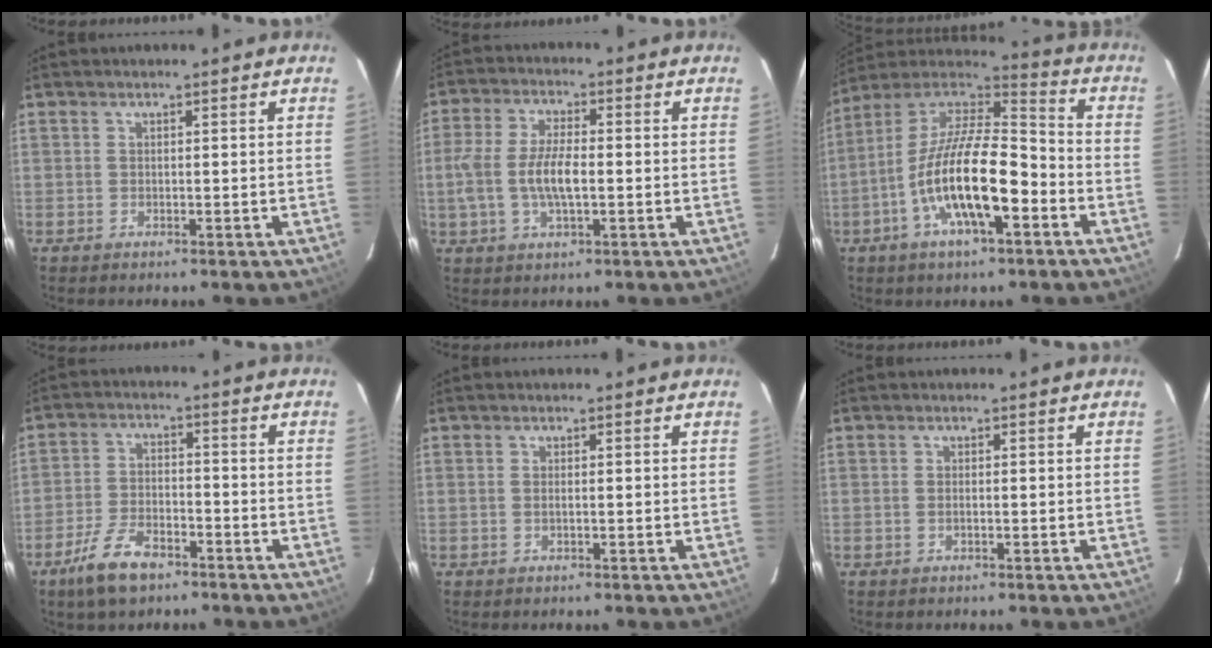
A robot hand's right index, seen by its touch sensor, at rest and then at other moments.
{"total": 8.4, "force": [-1.2, 3.1, 7.7], "torque": [-0.159, 0.003, -0.024]}
{"total": 18.3, "force": [-6.7, 5.9, 16.0], "torque": [-0.304, -0.007, -0.131]}
{"total": 9.1, "force": [-6.1, 4.0, 5.4], "torque": [-0.128, -0.002, -0.114]}
{"total": 0.6, "force": [-0.1, -0.1, 0.6], "torque": [-0.012, 0.000, -0.003]}
{"total": 0.6, "force": [-0.2, 0.1, 0.5], "torque": [-0.012, 0.001, -0.005]}